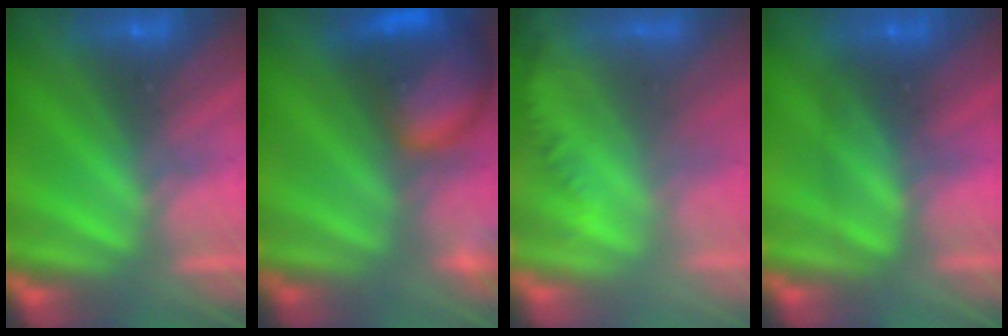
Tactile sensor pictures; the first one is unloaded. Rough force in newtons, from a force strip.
{"total": 8.0}
{"total": 1.3}
{"total": 2.4}